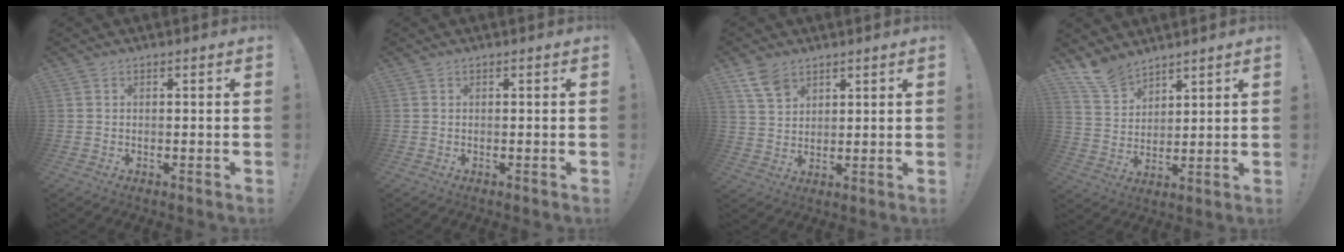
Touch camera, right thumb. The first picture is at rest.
{"total": 0.0}
{"total": 7.4, "force": [5.1, 4.6, 3.0], "torque": [-0.054, -0.023, 0.100]}
{"total": 9.8, "force": [8.3, 4.6, 2.3], "torque": [-0.049, -0.059, 0.162]}